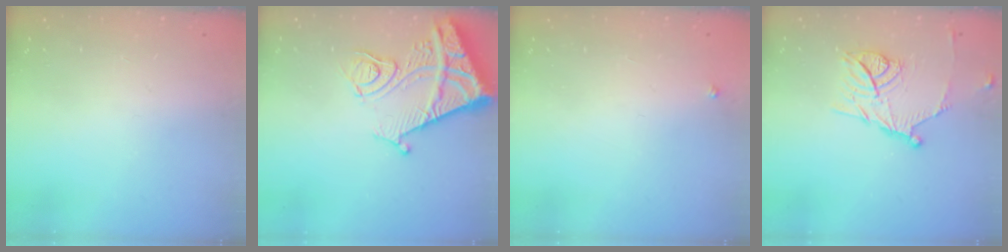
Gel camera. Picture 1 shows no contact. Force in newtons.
{"total": 13.8, "press": 13.8, "slide": 1.4}
{"total": 2.7, "press": 2.7, "slide": 0.3}
{"total": 13.2, "press": 13.2, "slide": 0.3}